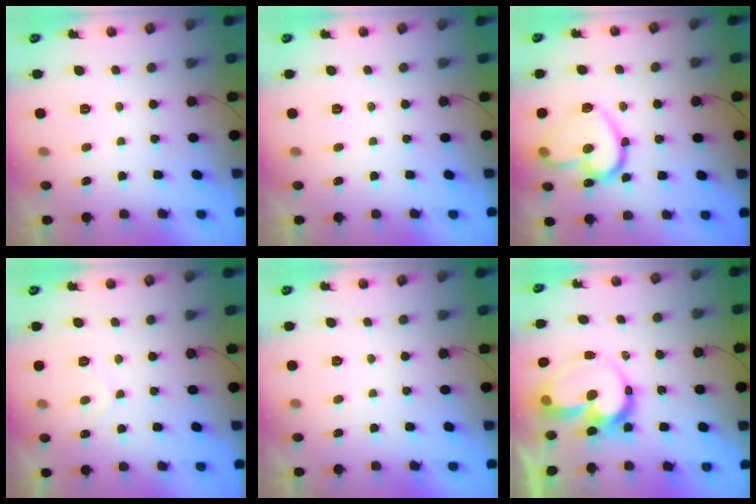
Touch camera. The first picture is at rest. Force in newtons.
{"total": 0.0}
{"total": 19.4, "press": 19.3, "slide": 1.7}
{"total": 3.9, "press": 3.9, "slide": 0.3}
{"total": 1.8, "press": 1.8, "slide": 0.1}
{"total": 14.4, "press": 14.3, "slide": 1.6}